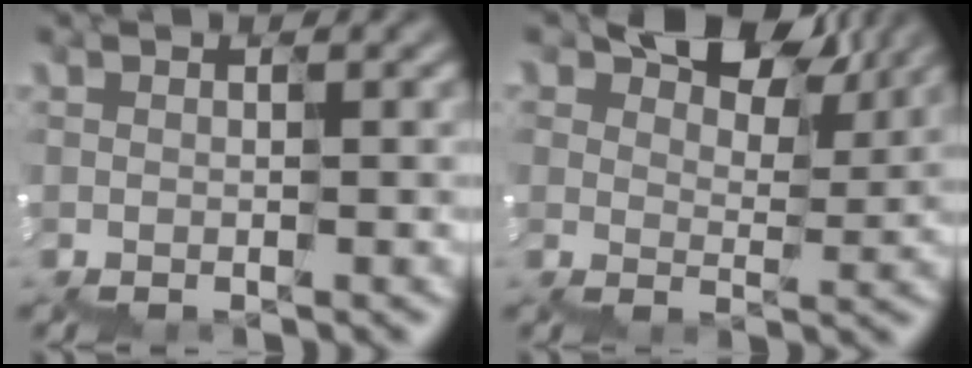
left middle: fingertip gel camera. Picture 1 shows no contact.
{"total": 6.0, "force": [4.9, 2.8, 1.9], "torque": [-0.045, 0.002, 0.086]}